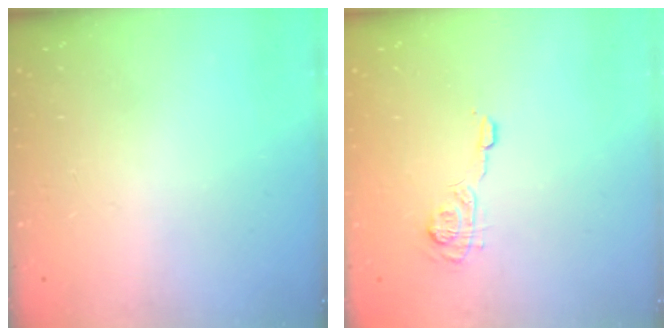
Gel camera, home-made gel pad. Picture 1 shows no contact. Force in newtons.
{"total": 8.1, "press": 8.1, "slide": 0.7}